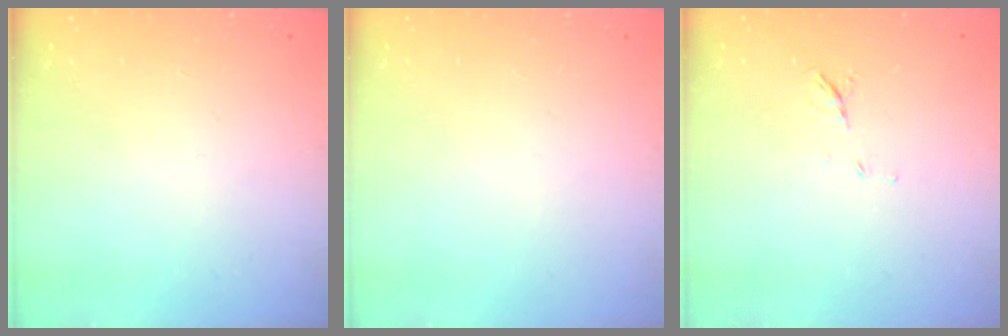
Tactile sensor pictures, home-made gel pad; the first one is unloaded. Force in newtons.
{"total": 0.0}
{"total": 5.4, "press": 5.2, "slide": 1.3}